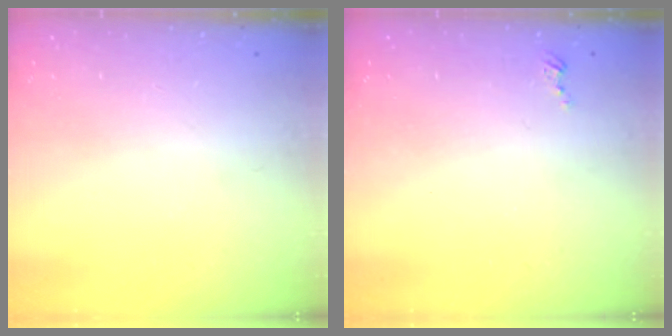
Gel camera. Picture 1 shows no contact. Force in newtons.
{"total": 2.5, "press": 2.5, "slide": 0.3}